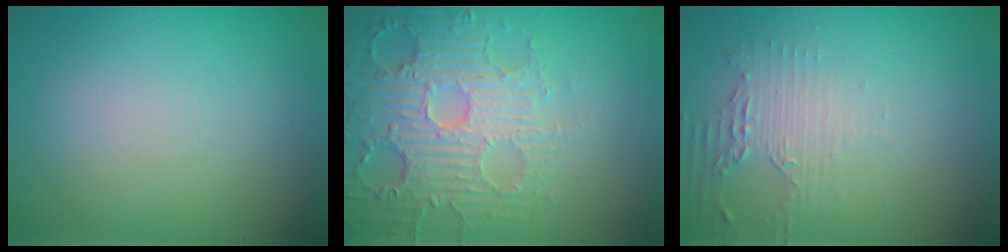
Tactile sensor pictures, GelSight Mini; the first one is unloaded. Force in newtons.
{"total": 5.5, "press": 5.1, "slide": 2.0}
{"total": 2.2, "press": 1.8, "slide": 1.2}